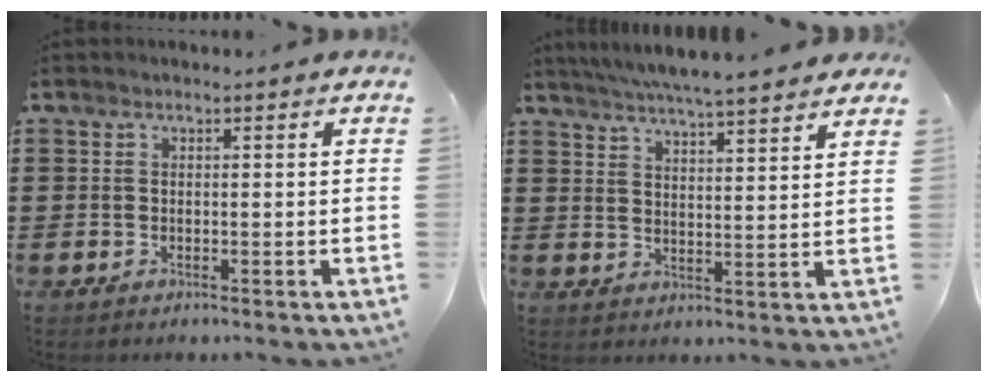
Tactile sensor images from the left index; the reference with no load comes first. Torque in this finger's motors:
{"motor_torque": [1.41, 0.73, 0.95, 0.15]}